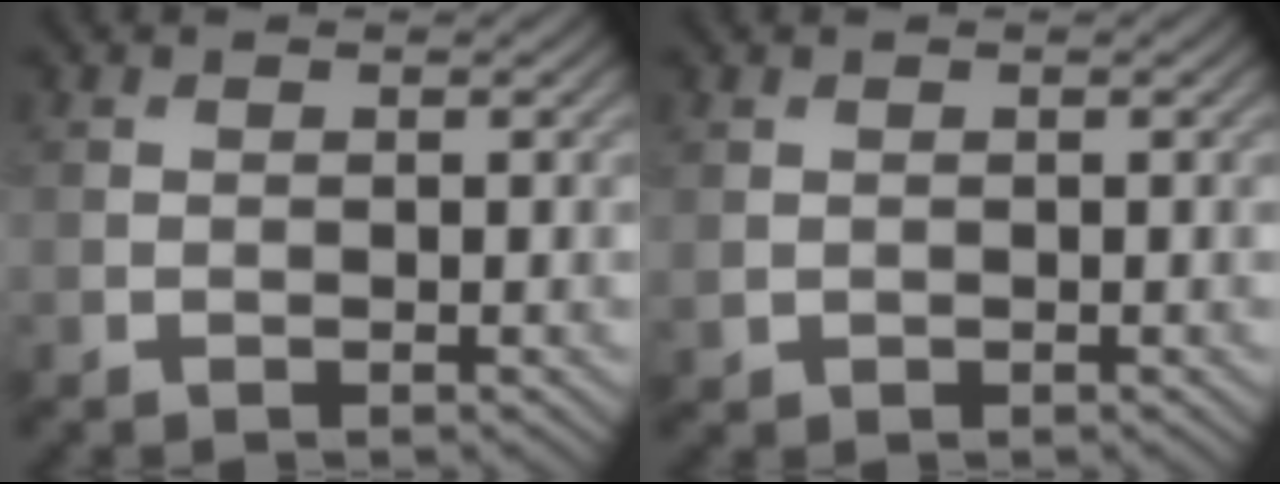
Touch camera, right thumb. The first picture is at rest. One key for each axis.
{"total": 0.7, "fx": 0.3, "fy": 0.6, "fz": 0.3, "tx": -0.010, "ty": -0.003, "tz": 0.010}